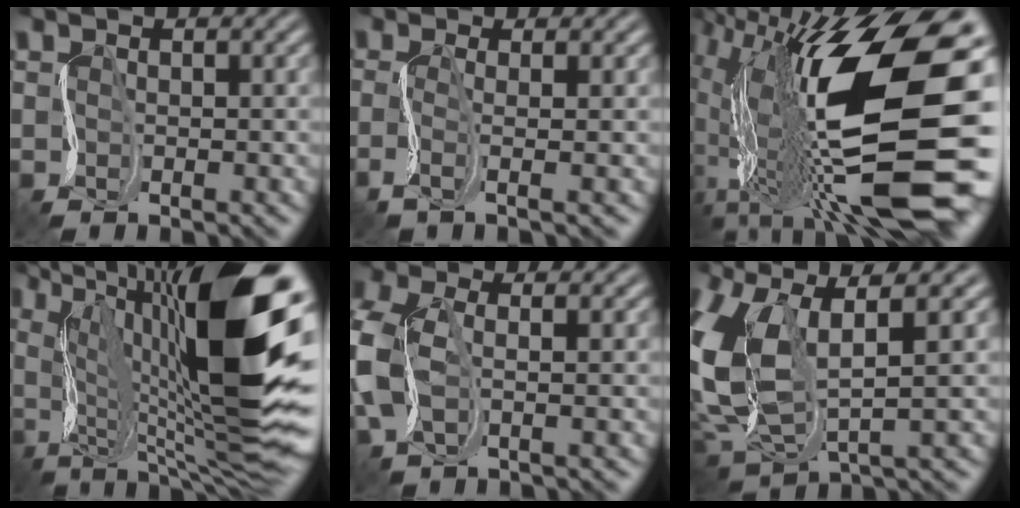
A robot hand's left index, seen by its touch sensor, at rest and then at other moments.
{"total": 2.1, "force": [-0.4, 0.4, 2.0], "torque": [-0.048, -0.006, -0.018]}
{"total": 14.9, "force": [1.5, 6.1, 13.5], "torque": [-0.259, 0.017, 0.020]}
{"total": 18.1, "force": [0.7, 6.6, 16.8], "torque": [-0.288, 0.032, -0.007]}
{"total": 4.7, "force": [0.8, 2.5, 4.0], "torque": [-0.113, 0.006, 0.003]}
{"total": 8.0, "force": [3.0, 3.6, 6.5], "torque": [-0.184, -0.005, 0.060]}